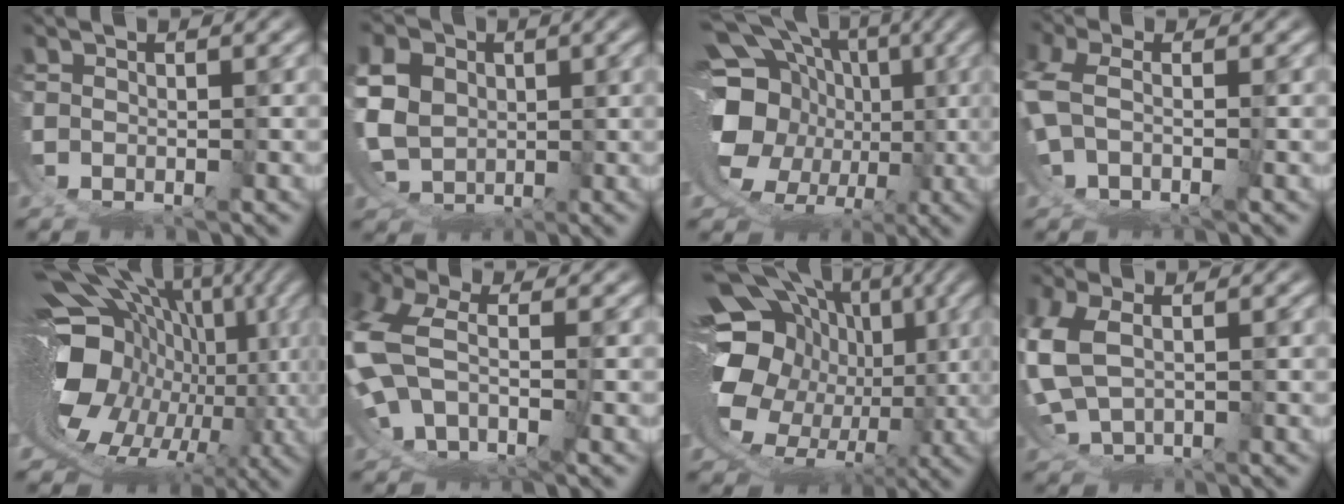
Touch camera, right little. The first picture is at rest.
{"total": 6.8, "force": [0.3, 5.8, 3.6], "torque": [-0.104, -0.042, 0.026]}
{"total": 15.0, "force": [0.9, 11.6, 9.5], "torque": [-0.180, -0.040, 0.020]}
{"total": 2.6, "force": [-0.3, 0.7, 2.5], "torque": [-0.061, -0.006, 0.002]}
{"total": 18.6, "force": [0.0, 12.5, 13.7], "torque": [-0.223, -0.048, 0.023]}
{"total": 6.1, "force": [-0.7, 4.3, 4.3], "torque": [-0.126, -0.016, -0.009]}
{"total": 18.3, "force": [0.2, 14.2, 11.5], "torque": [-0.209, -0.046, 0.015]}
{"total": 3.2, "force": [0.7, 1.7, 2.6], "torque": [-0.076, -0.009, 0.029]}